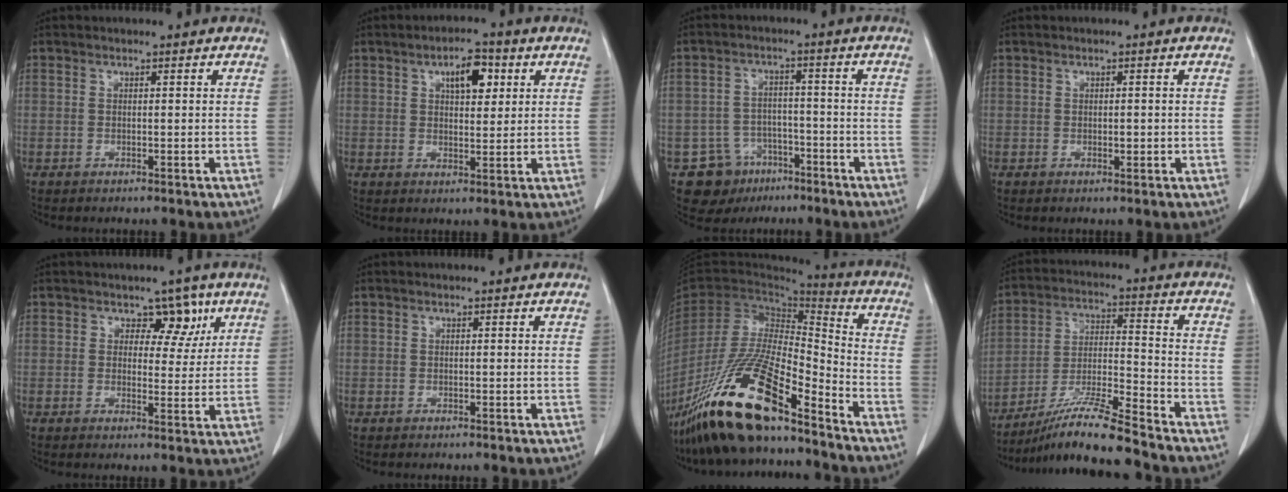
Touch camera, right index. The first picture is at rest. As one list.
[{"total": 6.0, "force": [2.5, 2.5, 4.9], "torque": [-0.078, 0.008, 0.040]}, {"total": 7.6, "force": [-4.4, 6.1, 0.7], "torque": [-0.009, 0.015, -0.061]}, {"total": 1.0, "force": [0.0, 0.5, 0.9], "torque": [-0.010, 0.000, 0.004]}, {"total": 4.7, "force": [2.5, 3.1, 2.5], "torque": [-0.016, 0.002, 0.032]}, {"total": 0.0}, {"total": 21.8, "force": [-15.3, 4.2, 15.0], "torque": [-0.299, -0.037, -0.281]}, {"total": 12.5, "force": [-10.6, -0.9, 6.5], "torque": [-0.117, -0.012, -0.193]}]